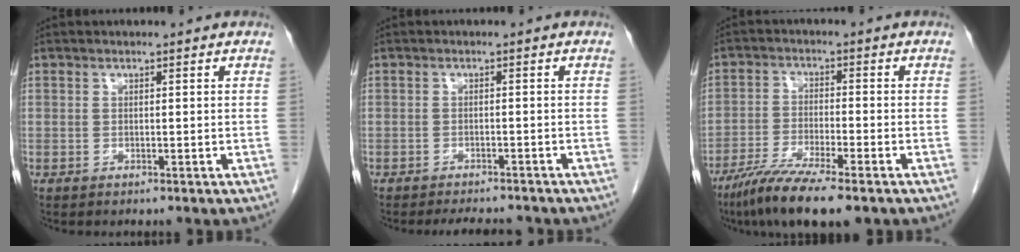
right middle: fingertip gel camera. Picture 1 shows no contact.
{"total": 5.6, "force": [-5.2, 1.3, 1.7], "torque": [-0.019, -0.006, -0.067]}
{"total": 10.1, "force": [-7.2, 0.8, 7.0], "torque": [-0.122, -0.027, -0.122]}